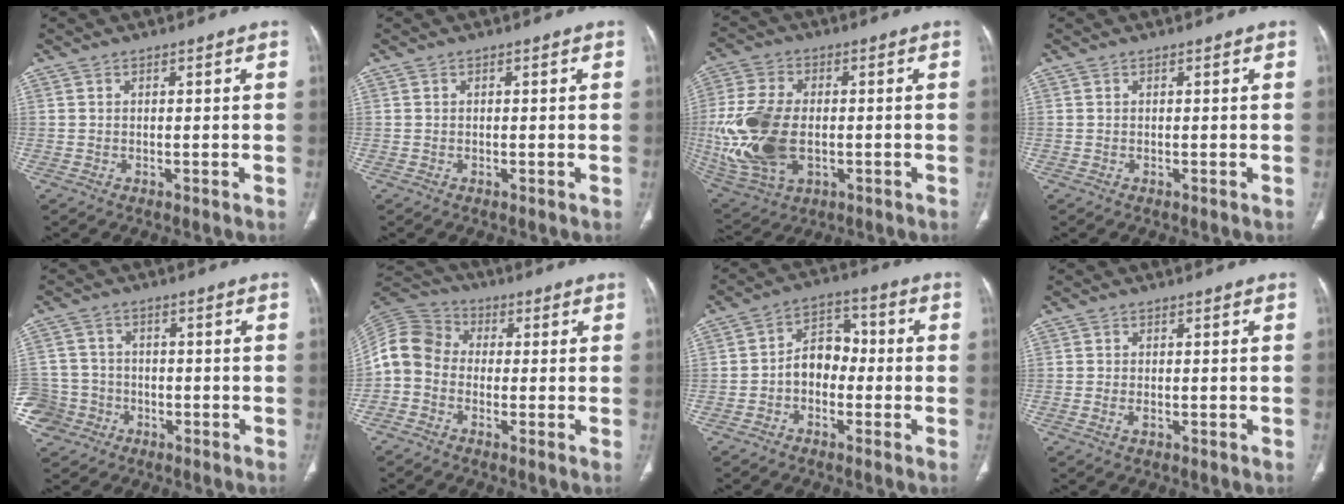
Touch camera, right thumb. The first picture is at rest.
{"total": 0.0}
{"total": 18.0, "force": [-1.8, 11.2, 14.0], "torque": [-0.307, -0.005, -0.019]}
{"total": 0.0}
{"total": 9.4, "force": [-4.3, 8.2, 1.5], "torque": [-0.035, 0.034, -0.072]}
{"total": 8.2, "force": [-1.0, 7.4, 3.5], "torque": [-0.068, 0.030, -0.040]}
{"total": 7.0, "force": [-1.1, 5.7, 3.8], "torque": [-0.035, 0.036, -0.035]}
{"total": 0.9, "force": [0.1, 0.9, 0.0], "torque": [-0.007, 0.005, 0.001]}